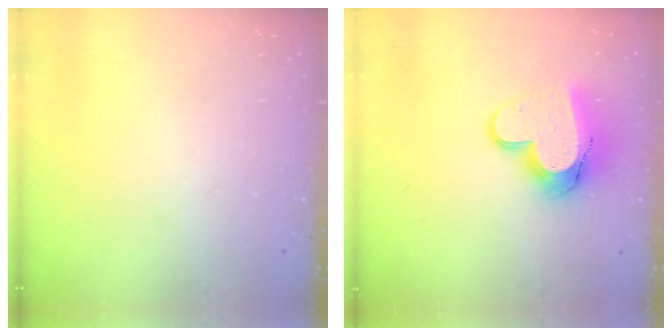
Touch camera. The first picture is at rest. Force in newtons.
{"total": 13.7, "press": 13.7, "slide": 1.3}